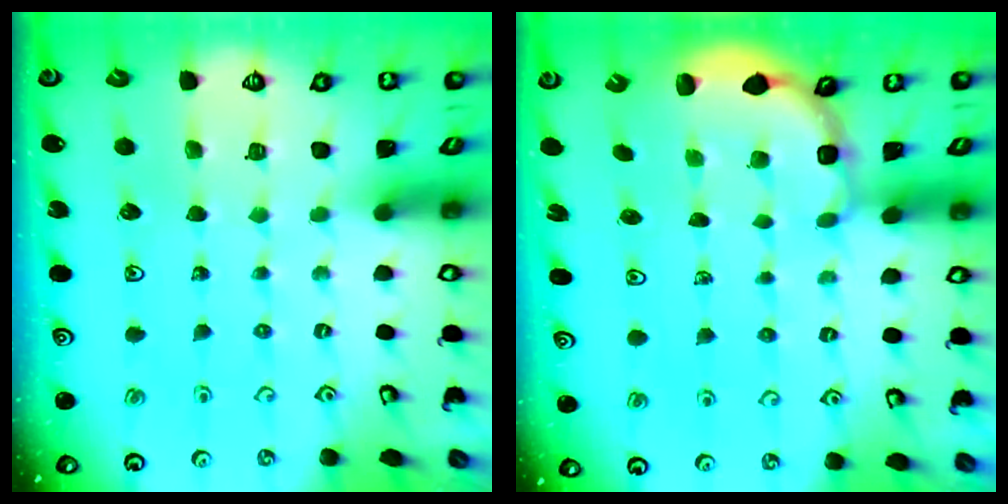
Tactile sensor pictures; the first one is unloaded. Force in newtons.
{"total": 3.1, "press": 2.5, "slide": 1.9}